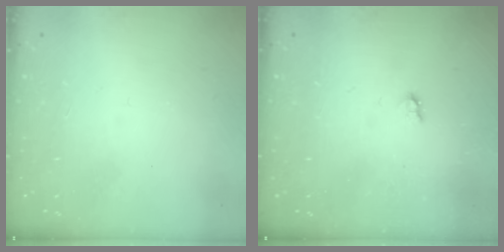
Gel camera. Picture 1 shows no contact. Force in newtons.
{"total": 1.7, "press": 1.6, "slide": 0.3}